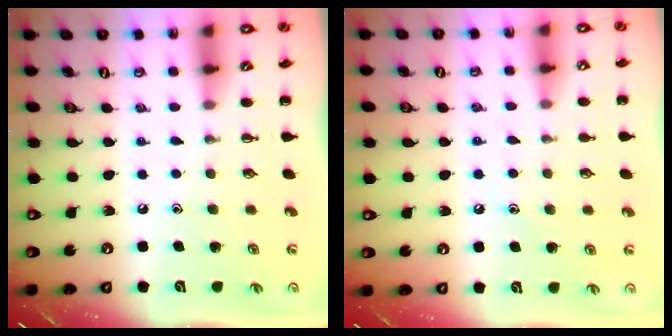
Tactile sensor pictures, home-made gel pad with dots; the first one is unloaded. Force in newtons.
{"total": 7.3, "press": 7.0, "slide": 2.1}